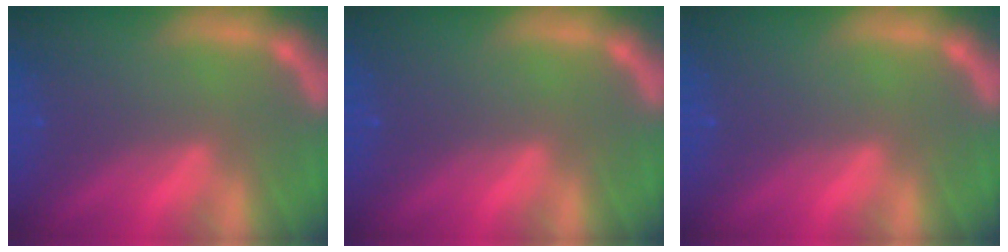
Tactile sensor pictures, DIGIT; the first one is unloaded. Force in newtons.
{"total": 0.0}
{"total": 0.0}